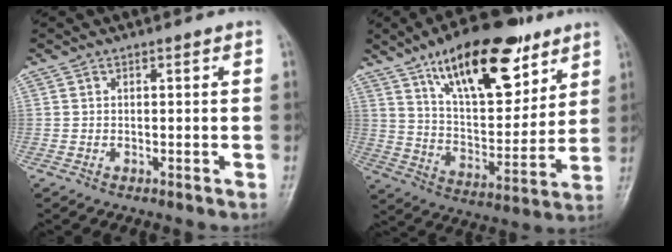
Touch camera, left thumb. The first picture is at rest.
{"total": 22.1, "force": [12.7, 9.5, 15.3], "torque": [-0.201, -0.051, 0.217]}